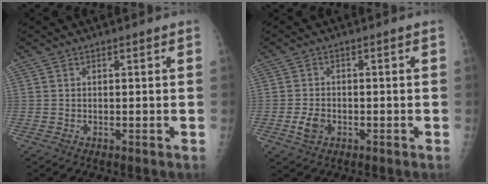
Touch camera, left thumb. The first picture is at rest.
{"total": 3.5, "force": [-1.3, 2.3, 2.3], "torque": [-0.042, 0.007, -0.023]}